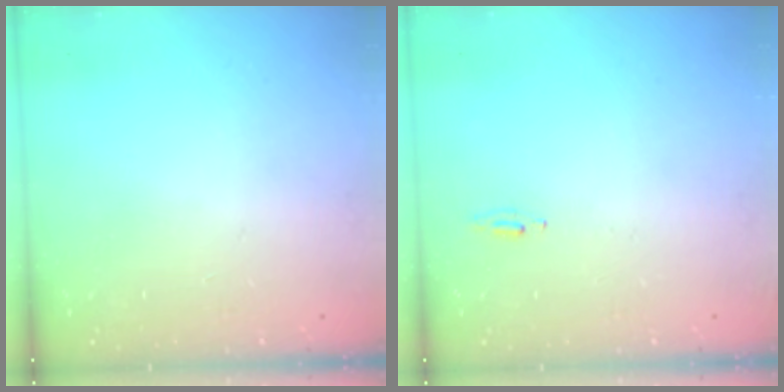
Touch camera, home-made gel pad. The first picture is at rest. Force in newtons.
{"total": 4.6, "press": 4.4, "slide": 1.6}